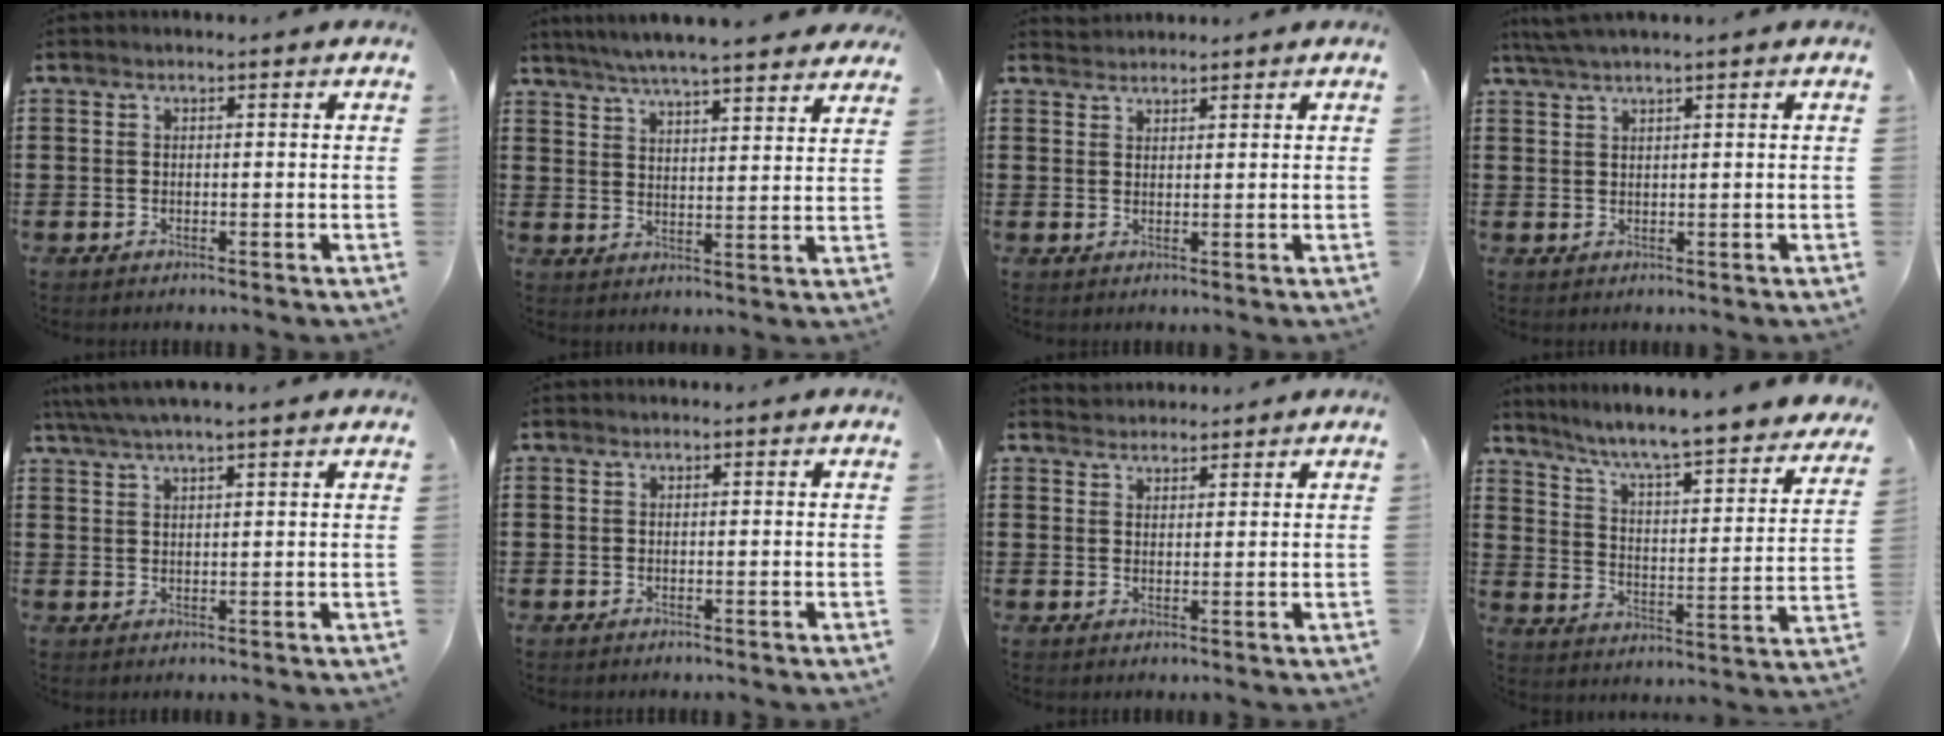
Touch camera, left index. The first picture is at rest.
{"total": 5.4, "force": [5.1, -0.1, 1.6], "torque": [-0.052, -0.025, 0.091]}
{"total": 1.4, "force": [1.4, 0.2, -0.2], "torque": [0.000, 0.001, 0.029]}
{"total": 2.1, "force": [1.6, -0.2, 1.4], "torque": [-0.028, -0.001, 0.030]}
{"total": 3.8, "force": [3.2, 0.1, 2.1], "torque": [-0.048, -0.002, 0.057]}
{"total": 0.0}
{"total": 1.8, "force": [1.7, 0.3, -0.3], "torque": [0.000, 0.003, 0.036]}
{"total": 5.6, "force": [4.7, -0.5, 3.0], "torque": [-0.078, -0.049, 0.068]}